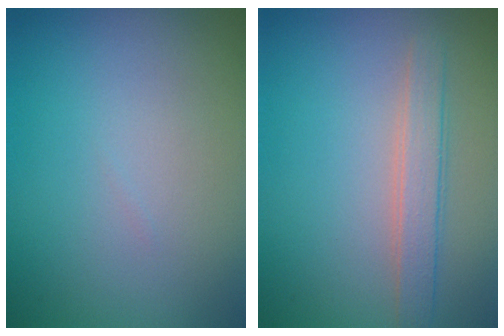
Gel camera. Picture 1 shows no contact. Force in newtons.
{"total": 2.4, "press": 2.4, "slide": 0.2}